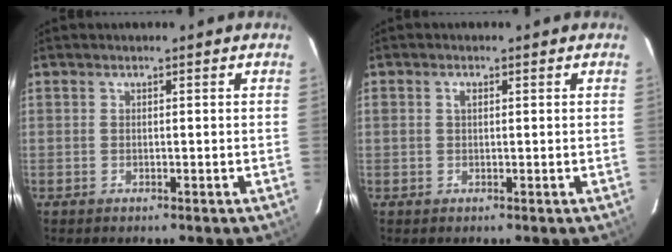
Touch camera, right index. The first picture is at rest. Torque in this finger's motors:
{"motor_torque": [0.15, -0.03, 0.07, 0.03]}